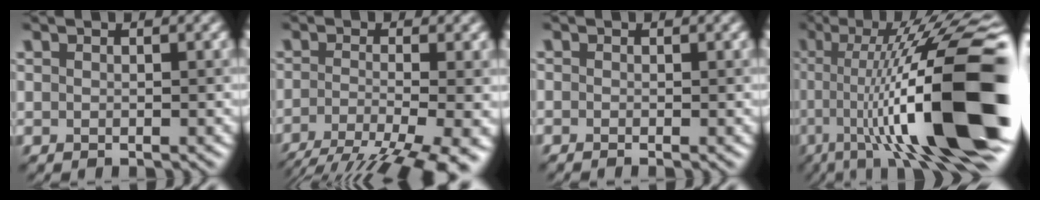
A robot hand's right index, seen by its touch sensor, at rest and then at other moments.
{"total": 9.0, "force": [-5.7, 1.8, 6.7], "torque": [-0.103, -0.013, -0.092]}
{"total": 0.6, "force": [-0.6, 0.0, 0.2], "torque": [0.006, -0.007, -0.008]}
{"total": 17.7, "force": [-2.6, 5.1, 16.8], "torque": [-0.236, 0.033, -0.043]}